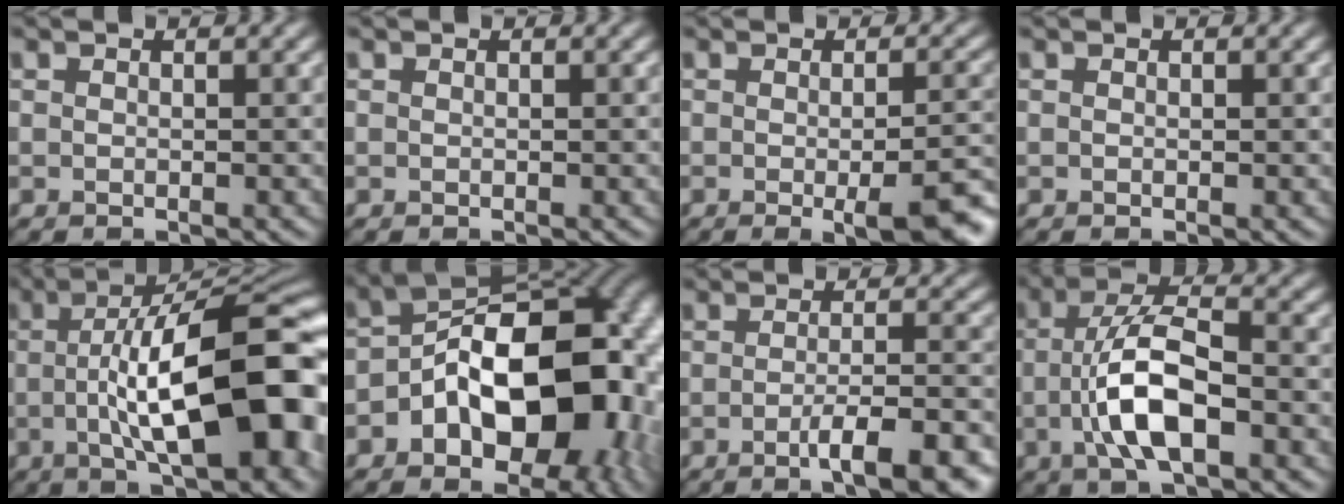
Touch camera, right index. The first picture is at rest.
{"total": 0.0}
{"total": 6.9, "force": [-2.2, 1.8, 6.4], "torque": [-0.079, -0.010, -0.022]}
{"total": 0.0}
{"total": 15.2, "force": [-1.4, 4.7, 14.4], "torque": [-0.174, 0.020, -0.030]}
{"total": 16.2, "force": [-3.3, 9.9, 12.5], "torque": [-0.140, -0.001, -0.059]}
{"total": 6.7, "force": [-3.2, 1.5, 5.6], "torque": [-0.077, 0.004, -0.048]}
{"total": 7.0, "force": [-1.8, 2.6, 6.3], "torque": [-0.118, 0.008, -0.037]}